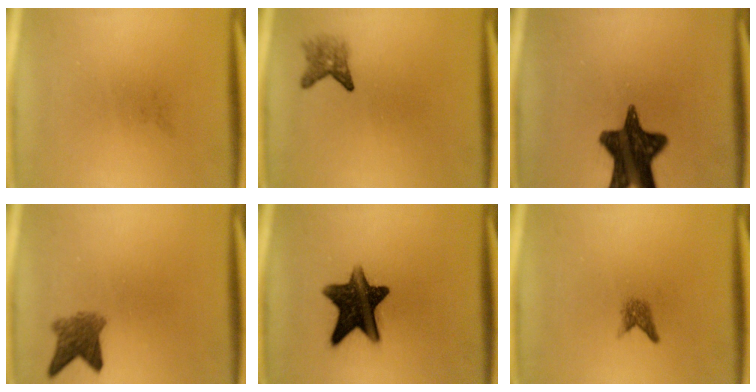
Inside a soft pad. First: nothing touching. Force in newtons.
{"total": 2.4}
{"total": 14.8}
{"total": 4.1}
{"total": 12.8}
{"total": 1.5}